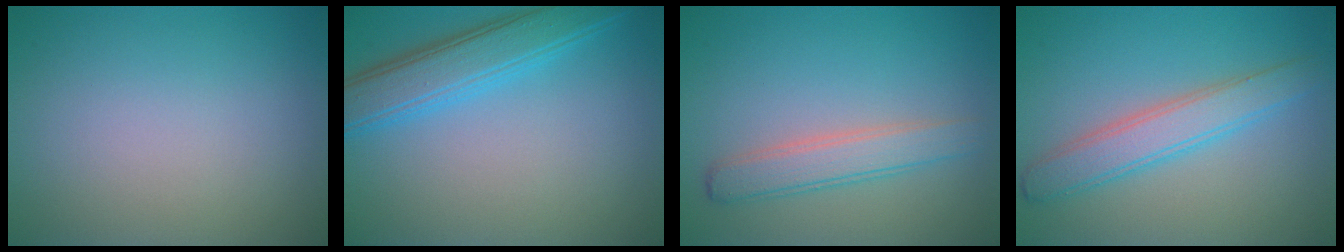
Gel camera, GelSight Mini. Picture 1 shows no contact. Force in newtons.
{"total": 4.9, "press": 4.8, "slide": 0.3}
{"total": 3.0, "press": 3.0, "slide": 0.1}
{"total": 3.8, "press": 3.8, "slide": 0.1}